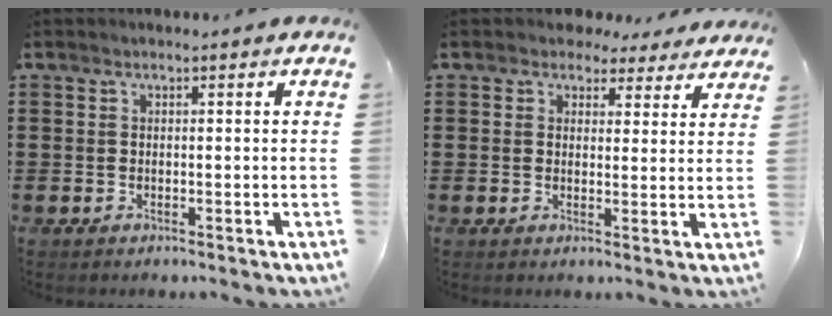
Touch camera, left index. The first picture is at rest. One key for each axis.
{"total": 3.4, "fx": 2.9, "fy": 1.6, "fz": 0.7, "tx": -0.018, "ty": -0.004, "tz": 0.052}